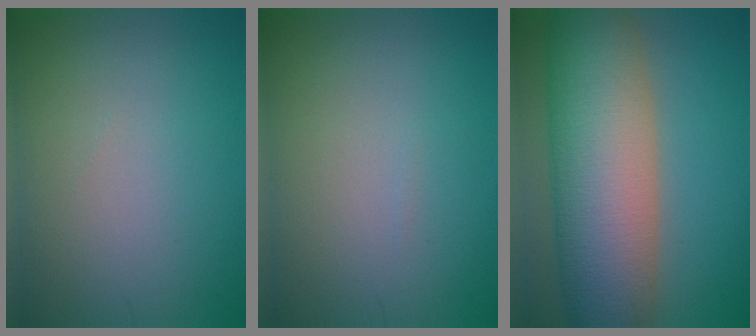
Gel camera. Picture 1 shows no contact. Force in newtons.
{"total": 0.0}
{"total": 13.2, "press": 13.2, "slide": 0.7}